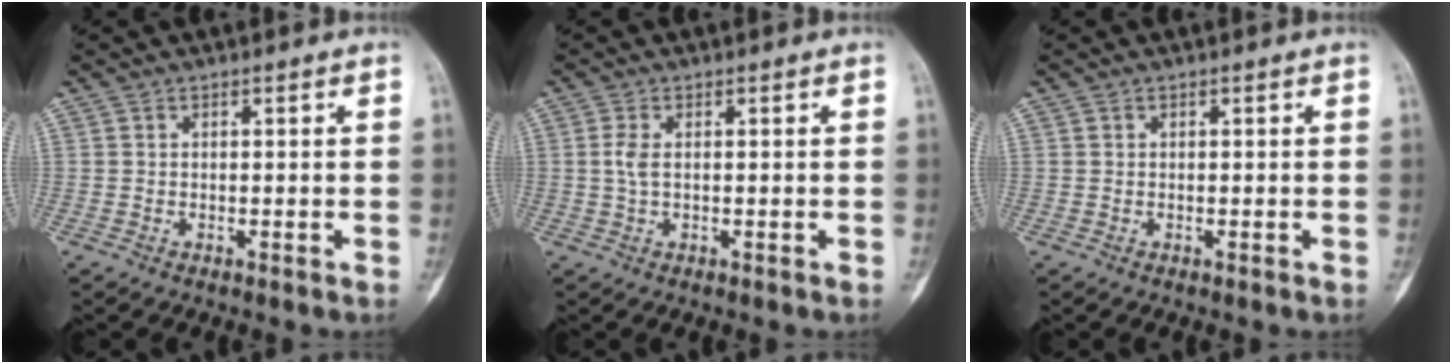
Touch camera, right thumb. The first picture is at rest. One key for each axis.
{"total": 2.2, "fx": 0.2, "fy": 0.9, "fz": 2.0, "tx": -0.051, "ty": 0.001, "tz": 0.005}
{"total": 0.0}